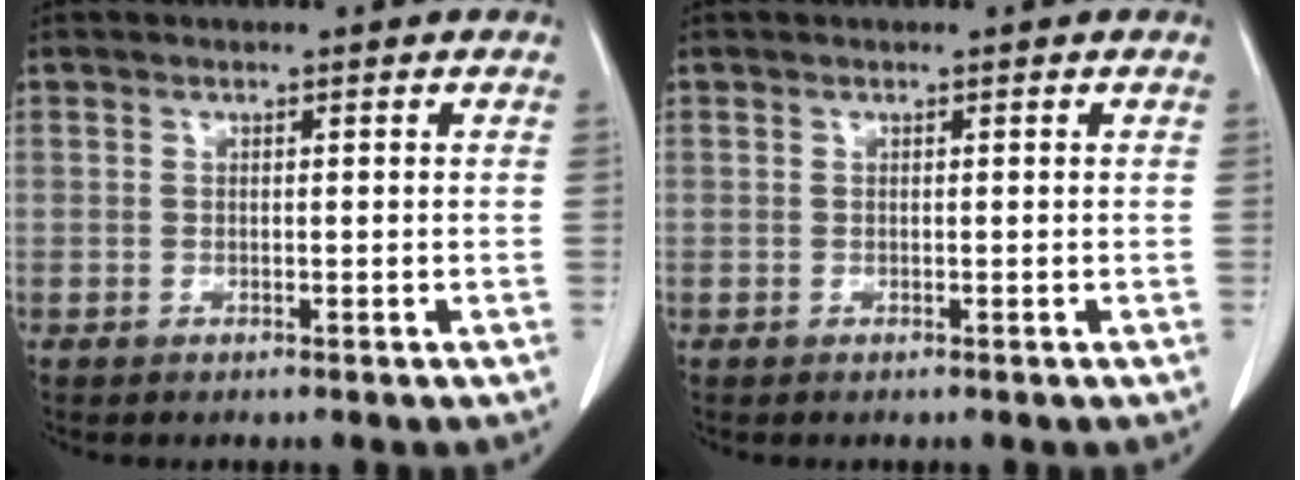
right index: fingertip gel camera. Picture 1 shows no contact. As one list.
[{"total": 0.0}]